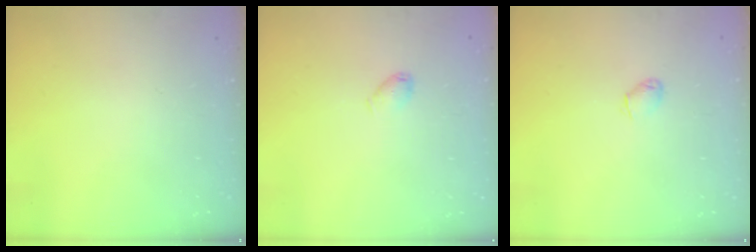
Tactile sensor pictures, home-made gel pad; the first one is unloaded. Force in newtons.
{"total": 3.5, "press": 3.5, "slide": 0.6}
{"total": 2.0, "press": 2.0, "slide": 0.4}